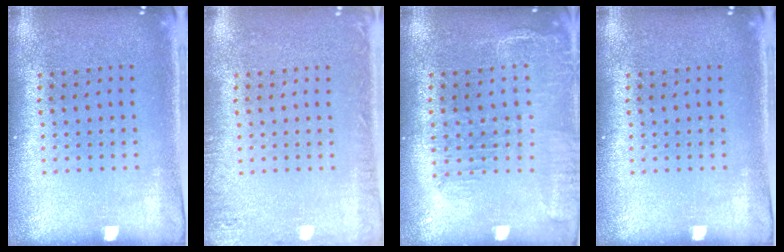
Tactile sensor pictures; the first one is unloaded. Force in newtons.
{"total": 1.7, "press": 1.7, "slide": 0.2}
{"total": 1.6, "press": 1.5, "slide": 0.7}
{"total": 0.0}